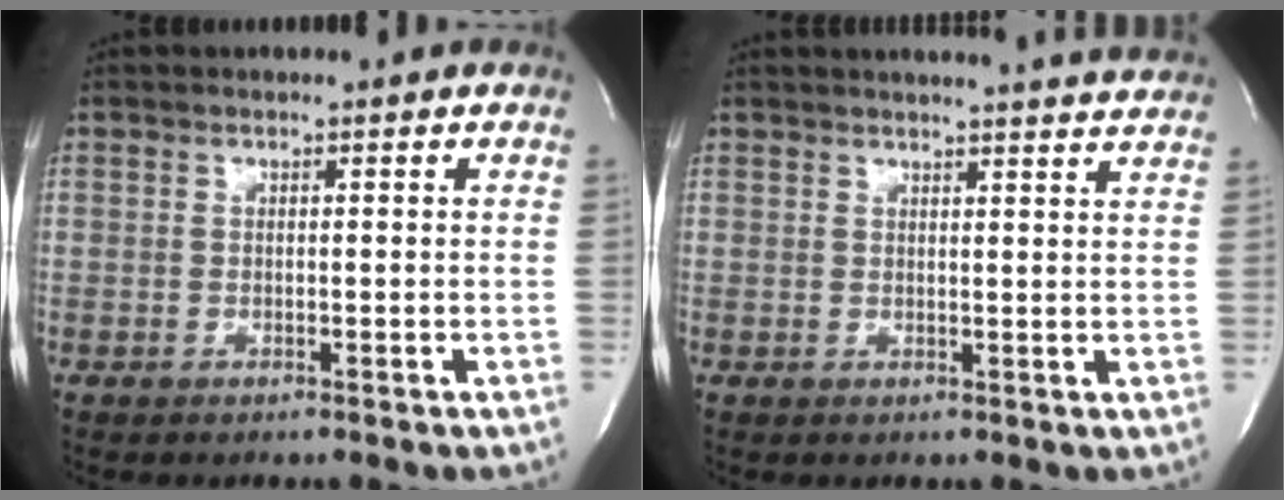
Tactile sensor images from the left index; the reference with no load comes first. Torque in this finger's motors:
{"motor_torque": [0.55, -0.67, 0.12, 0.02]}